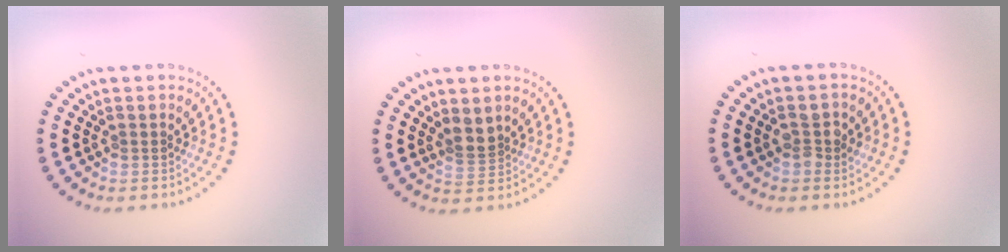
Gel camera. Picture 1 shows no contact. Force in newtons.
{"total": 2.0, "press": 1.6, "slide": 1.2}
{"total": 2.0, "press": 2.0, "slide": 0.3}